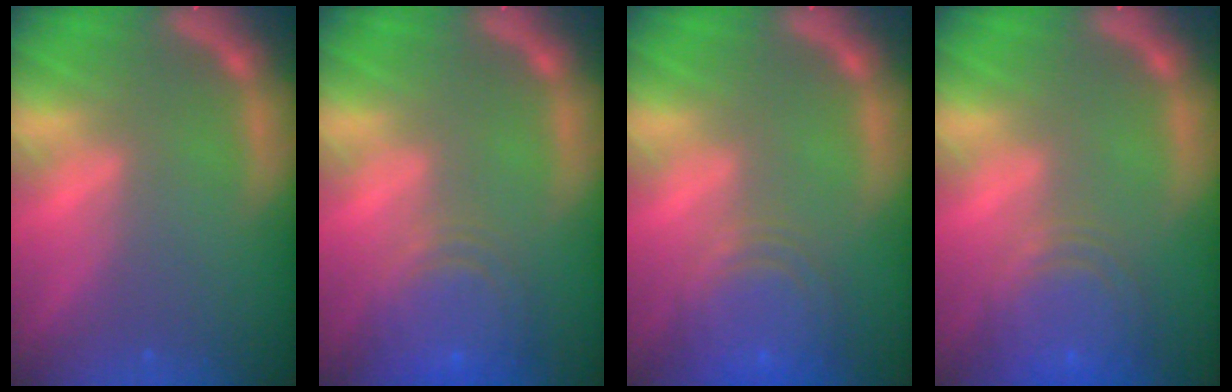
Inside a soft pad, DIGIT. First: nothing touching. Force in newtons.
{"total": 7.5}
{"total": 8.0}
{"total": 8.0}